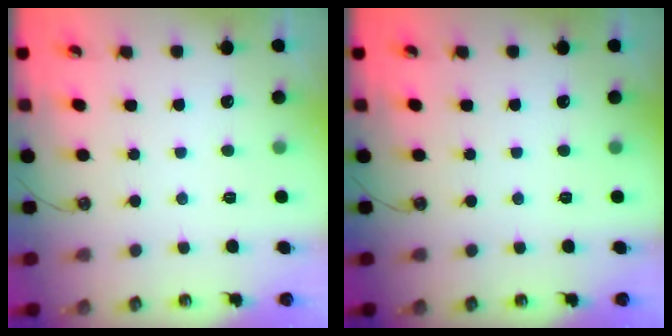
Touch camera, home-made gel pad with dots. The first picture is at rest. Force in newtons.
{"total": 0.0}